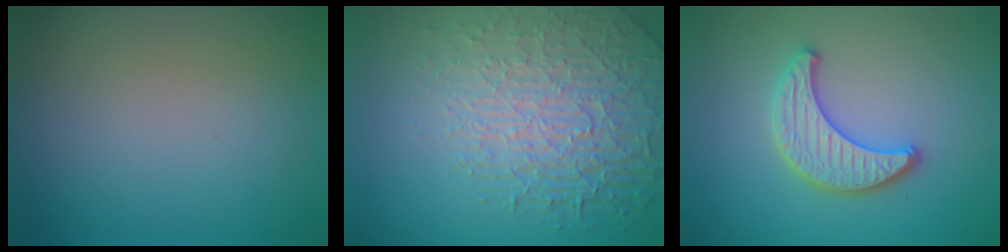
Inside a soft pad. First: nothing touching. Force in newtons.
{"total": 5.9, "press": 5.0, "slide": 3.0}
{"total": 3.5, "press": 3.4, "slide": 0.7}